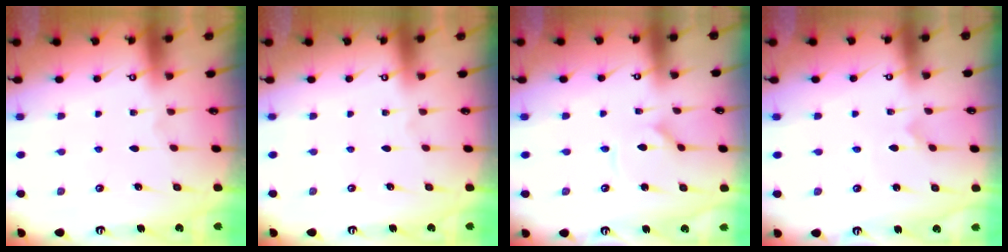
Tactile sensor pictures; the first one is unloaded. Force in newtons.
{"total": 0.0}
{"total": 1.5, "press": 1.5, "slide": 0.3}
{"total": 1.0, "press": 1.0, "slide": 0.0}